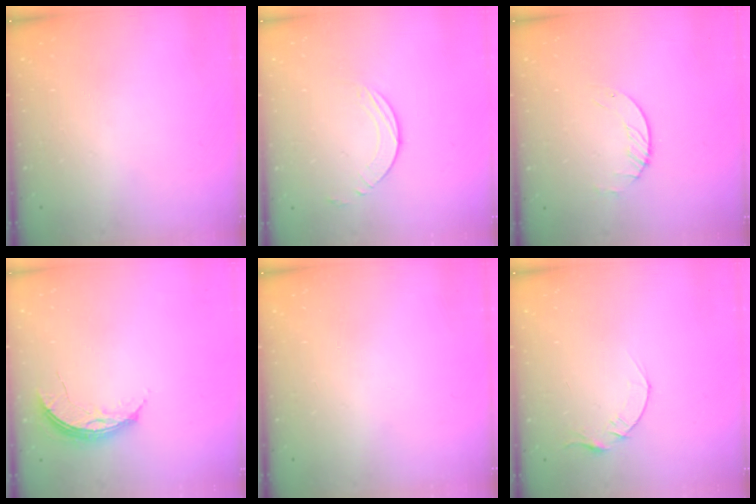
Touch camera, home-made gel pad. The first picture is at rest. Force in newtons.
{"total": 3.9, "press": 3.8, "slide": 0.5}
{"total": 1.6, "press": 1.6, "slide": 0.2}
{"total": 5.6, "press": 5.6, "slide": 0.5}
{"total": 0.0}
{"total": 4.1, "press": 4.0, "slide": 0.5}